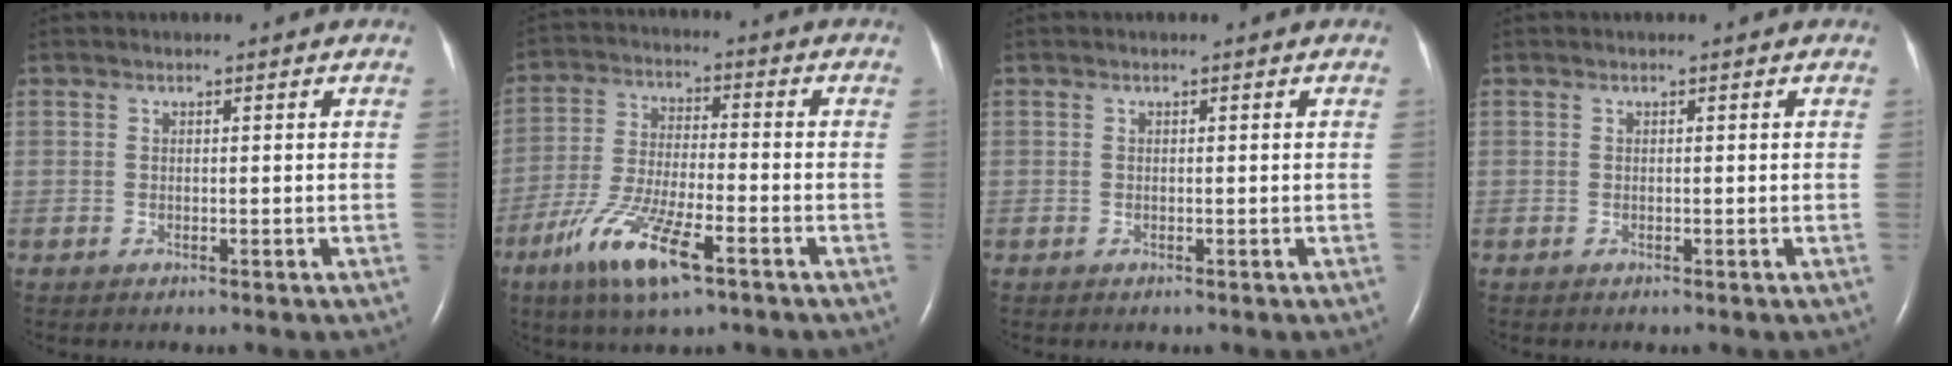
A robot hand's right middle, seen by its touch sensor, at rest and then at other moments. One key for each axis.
{"total": 12.0, "fx": -6.7, "fy": 2.3, "fz": 9.8, "tx": -0.202, "ty": -0.018, "tz": -0.120}
{"total": 0.0}
{"total": 0.0}